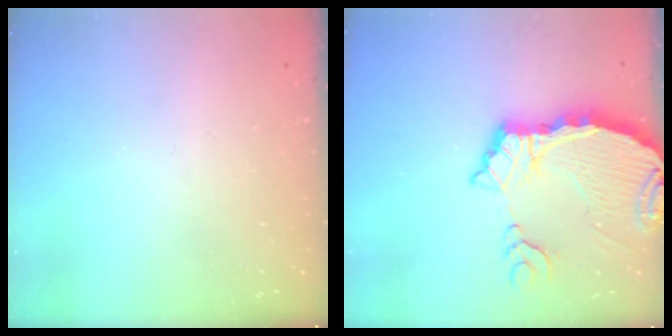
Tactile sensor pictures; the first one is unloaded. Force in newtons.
{"total": 10.1, "press": 10.1, "slide": 1.1}